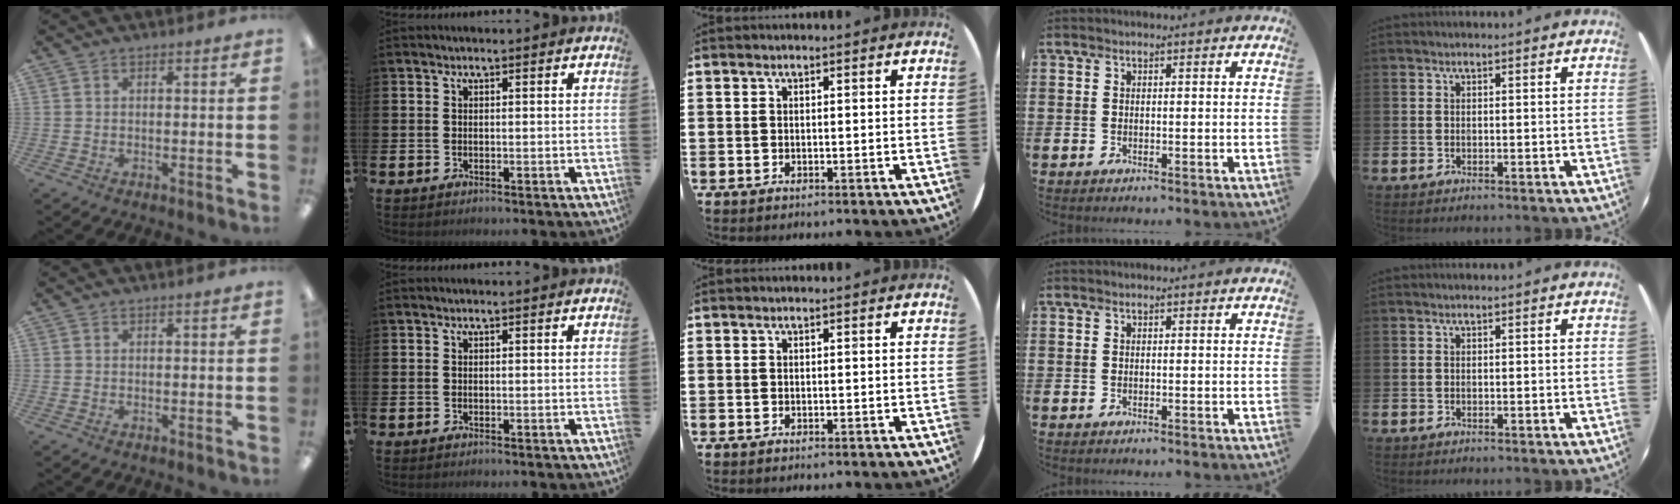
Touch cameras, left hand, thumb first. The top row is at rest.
{}